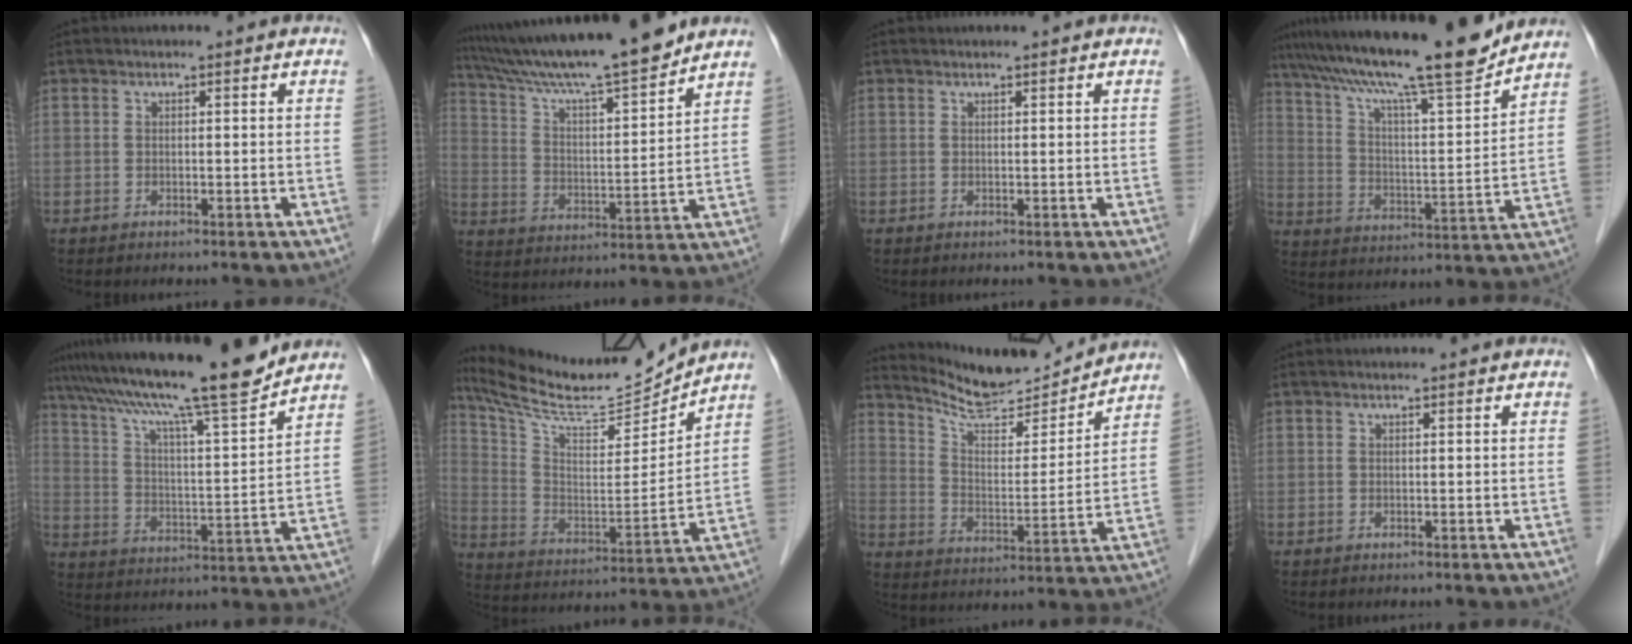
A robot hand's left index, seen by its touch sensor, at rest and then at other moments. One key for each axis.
{"total": 18.0, "fx": 15.8, "fy": 0.0, "fz": 8.7, "tx": -0.151, "ty": 0.006, "tz": 0.260}
{"total": 0.6, "fx": 0.6, "fy": -0.1, "fz": 0.0, "tx": -0.006, "ty": 0.005, "tz": 0.011}
{"total": 20.5, "fx": 17.3, "fy": 0.8, "fz": 11.0, "tx": -0.186, "ty": 0.006, "tz": 0.272}
{"total": 19.0, "fx": 16.1, "fy": -0.2, "fz": 10.1, "tx": -0.170, "ty": 0.002, "tz": 0.253}
{"total": 17.7, "fx": 16.6, "fy": 1.3, "fz": 6.0, "tx": -0.122, "ty": -0.020, "tz": 0.279}
{"total": 14.0, "fx": 13.6, "fy": 0.9, "fz": 3.2, "tx": -0.059, "ty": -0.011, "tz": 0.218}
{"total": 0.5, "fx": 0.5, "fy": 0.0, "fz": 0.1, "tx": -0.004, "ty": 0.007, "tz": 0.008}